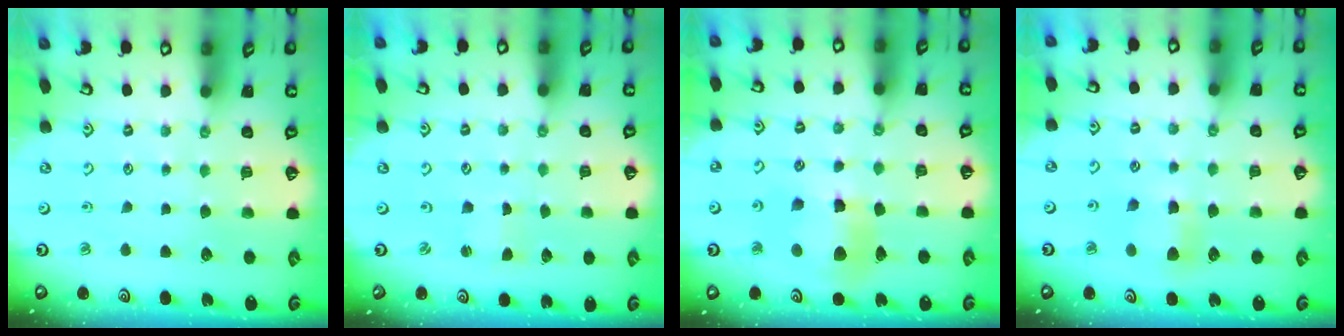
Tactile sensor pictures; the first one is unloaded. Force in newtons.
{"total": 0.5, "press": 0.5, "slide": 0.1}
{"total": 10.3, "press": 10.2, "slide": 1.6}
{"total": 6.5, "press": 6.5, "slide": 0.9}